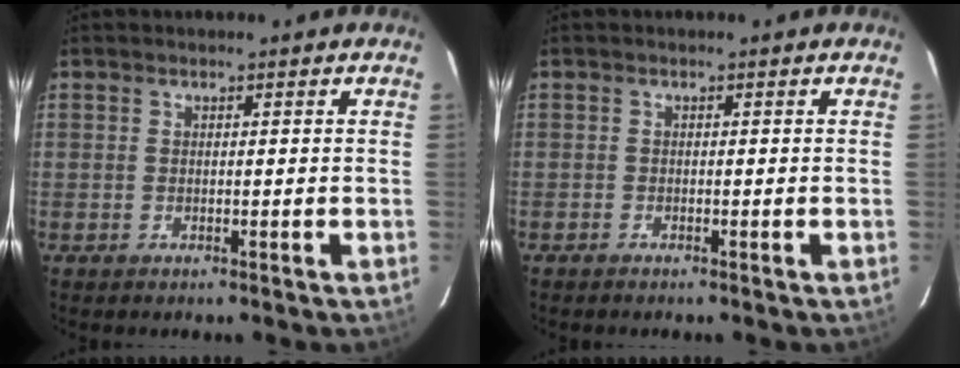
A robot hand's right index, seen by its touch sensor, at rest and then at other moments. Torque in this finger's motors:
{"motor_torque": [0.07, -0.05, 0.00, 0.00]}